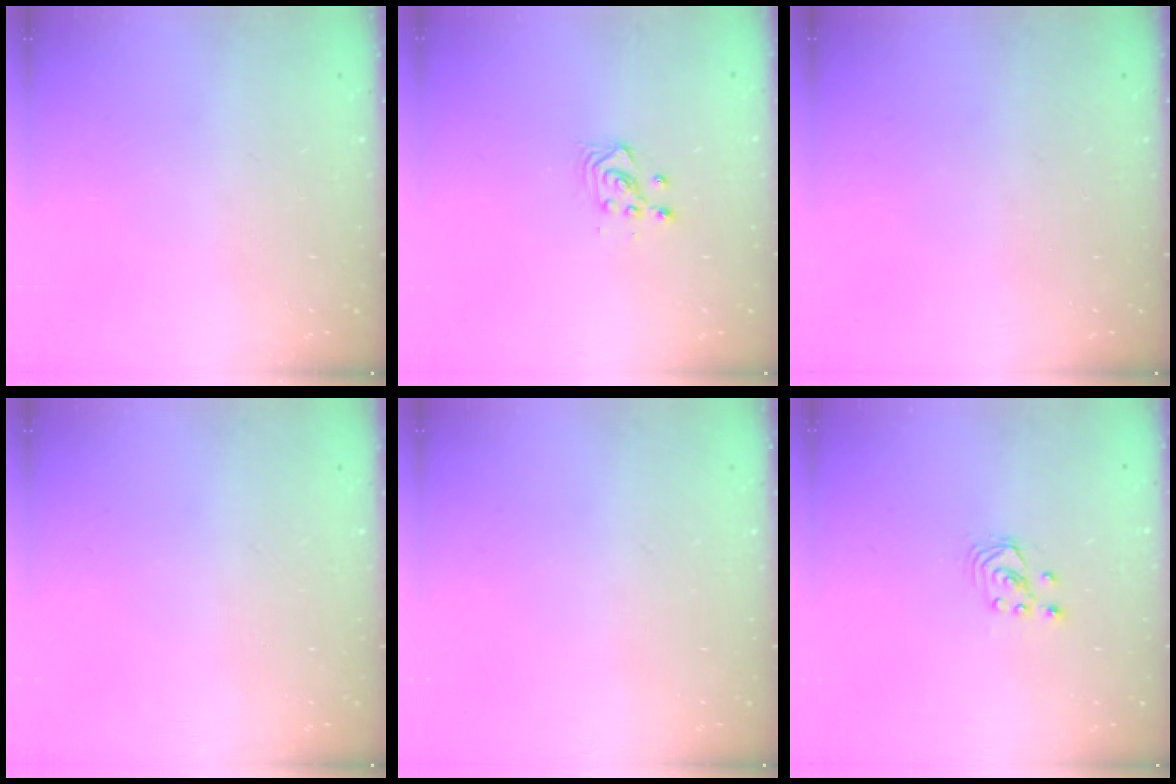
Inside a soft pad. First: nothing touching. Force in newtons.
{"total": 3.5, "press": 3.3, "slide": 1.2}
{"total": 0.0}
{"total": 0.0}
{"total": 0.0}
{"total": 2.6, "press": 2.6, "slide": 0.3}